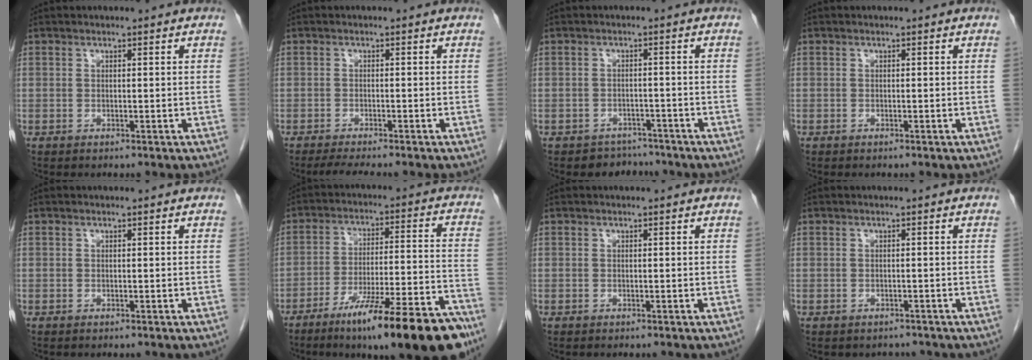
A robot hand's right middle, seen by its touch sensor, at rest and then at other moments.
{"total": 4.4, "force": [-3.8, 0.2, 2.3], "torque": [-0.035, -0.011, -0.059]}
{"total": 3.3, "force": [-2.8, 1.7, -0.6], "torque": [0.009, 0.009, -0.040]}
{"total": 0.0}
{"total": 0.0}
{"total": 19.8, "force": [-13.9, 1.4, 14.1], "torque": [-0.169, -0.001, -0.220]}
{"total": 0.0}
{"total": 1.8, "force": [-1.5, 1.0, 0.0], "torque": [-0.003, 0.001, -0.022]}